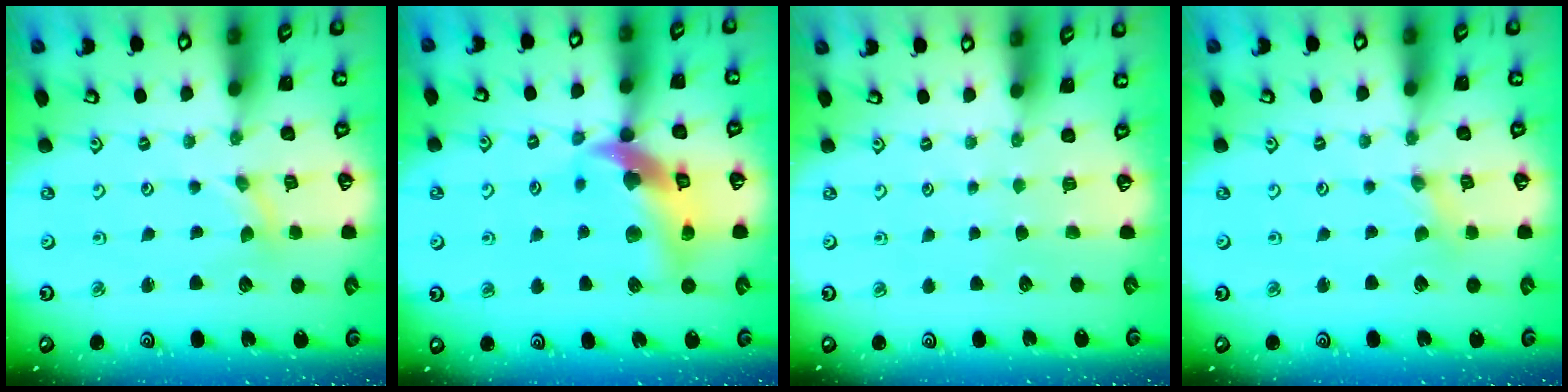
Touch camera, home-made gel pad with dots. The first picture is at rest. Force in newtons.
{"total": 14.9, "press": 14.8, "slide": 2.1}
{"total": 0.0}
{"total": 0.0}